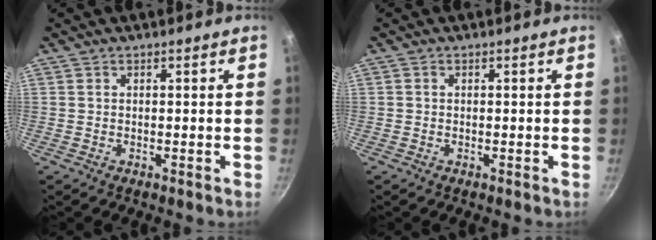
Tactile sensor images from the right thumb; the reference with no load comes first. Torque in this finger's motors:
{"motor_torque": [0.12, 0.03, 0.11, 0.37, 0.01]}